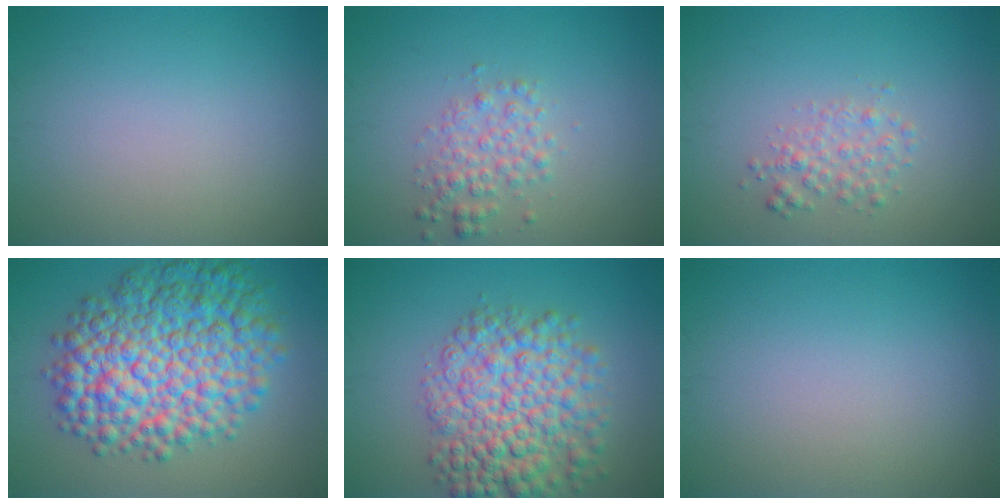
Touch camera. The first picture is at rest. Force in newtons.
{"total": 2.5, "press": 2.5, "slide": 0.0}
{"total": 2.0, "press": 2.0, "slide": 0.1}
{"total": 11.6, "press": 11.6, "slide": 0.2}
{"total": 8.4, "press": 8.4, "slide": 0.2}
{"total": 0.0}